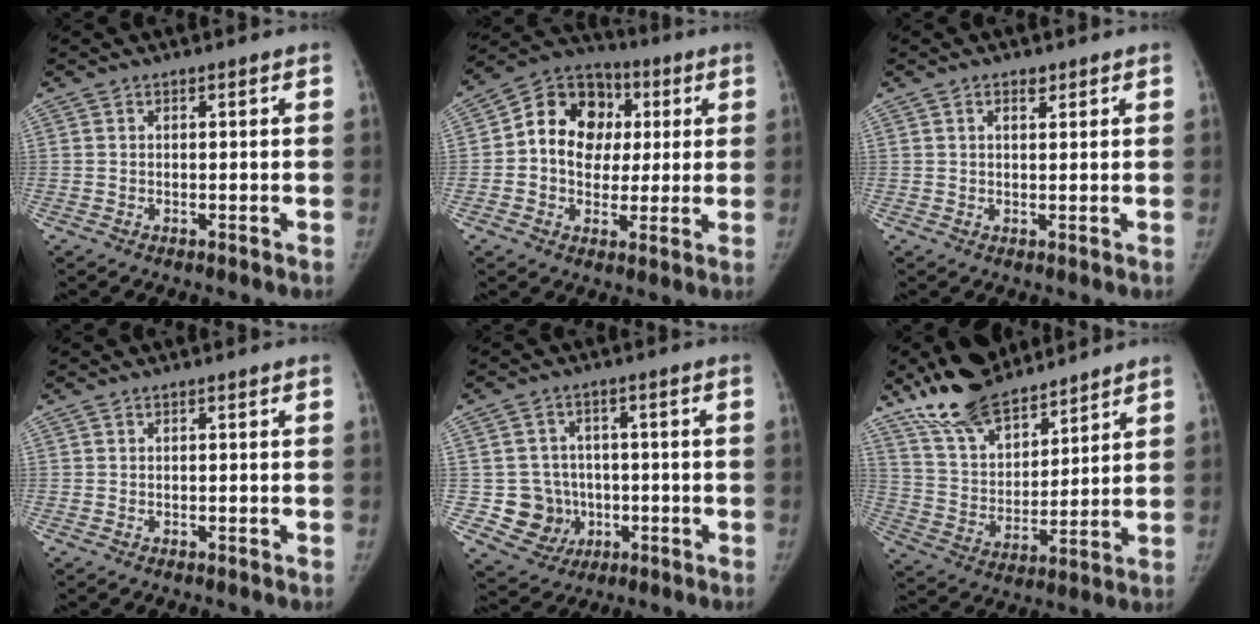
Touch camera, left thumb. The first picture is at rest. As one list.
[{"total": 14.7, "force": [1.9, 11.9, 8.4], "torque": [-0.101, 0.019, 0.021]}, {"total": 1.6, "force": [0.9, 0.9, 1.0], "torque": [-0.006, -0.007, 0.014]}, {"total": 0.0}, {"total": 8.3, "force": [-1.3, 8.0, 1.7], "torque": [0.007, 0.012, -0.012]}, {"total": 16.2, "force": [13.1, 6.4, 6.9], "torque": [-0.086, -0.061, 0.243]}]